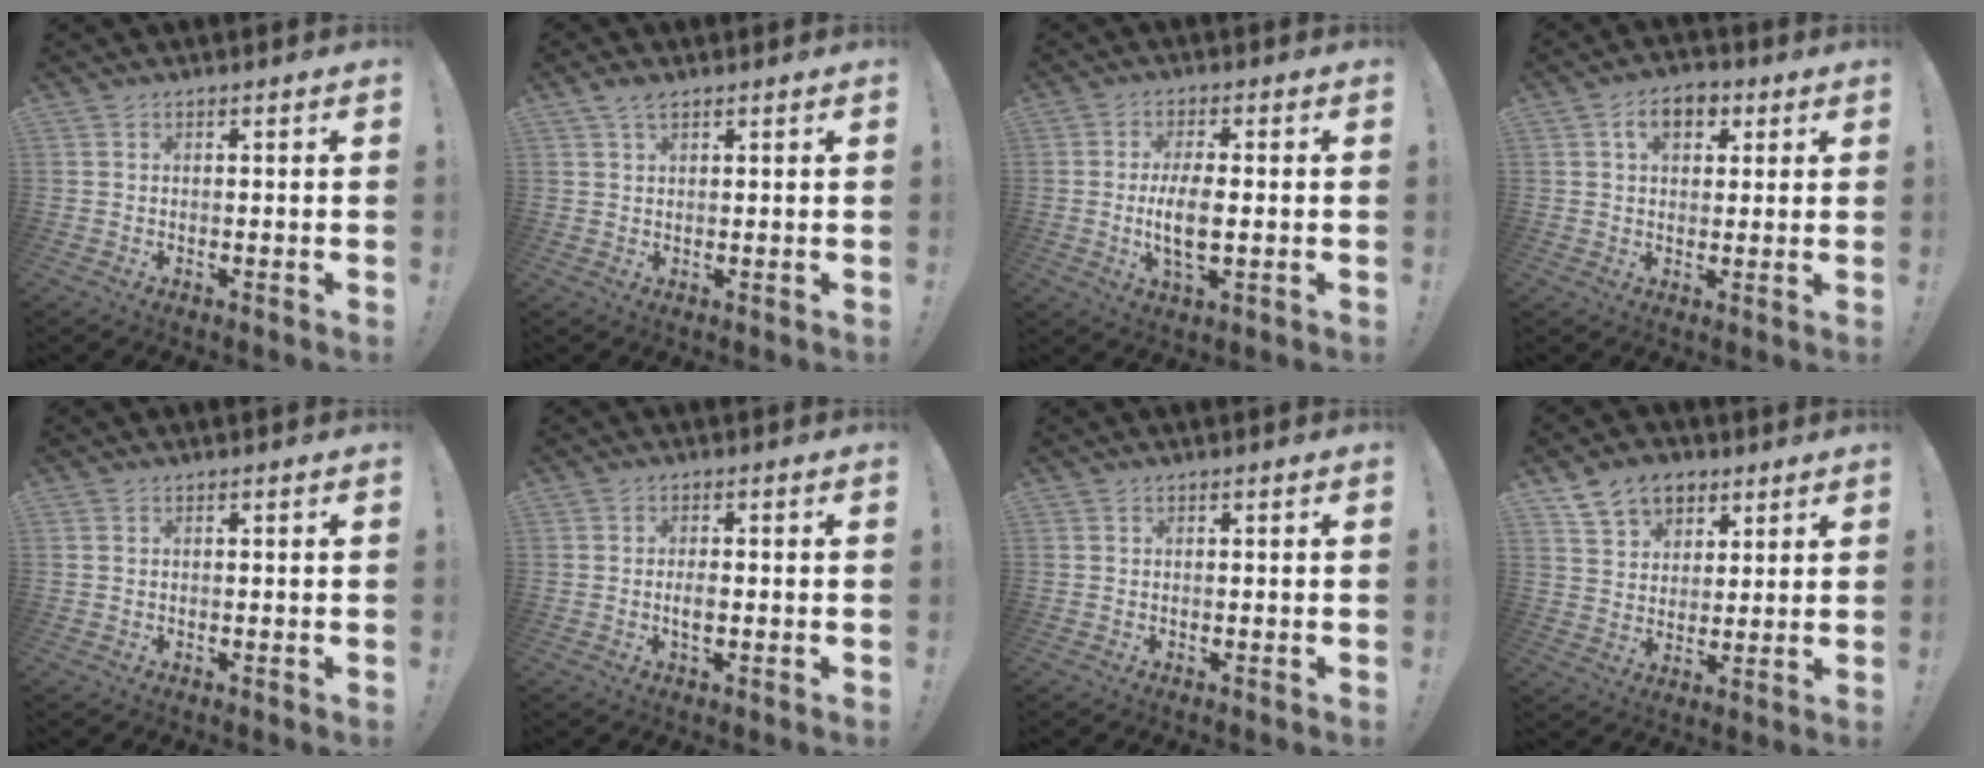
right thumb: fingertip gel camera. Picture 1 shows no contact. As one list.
[{"total": 3.0, "force": [2.1, 1.1, 1.9], "torque": [-0.036, -0.005, 0.038]}, {"total": 8.6, "force": [-0.7, 3.1, 8.1], "torque": [-0.161, -0.014, -0.018]}, {"total": 7.8, "force": [2.9, 5.1, 5.1], "torque": [-0.069, 0.004, 0.051]}, {"total": 0.0}, {"total": 2.9, "force": [-0.7, 1.0, 2.6], "torque": [-0.050, -0.001, -0.015]}, {"total": 0.0}, {"total": 10.8, "force": [6.4, 7.8, 4.0], "torque": [-0.063, -0.029, 0.125]}]